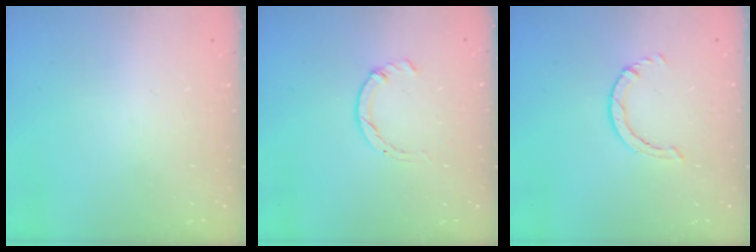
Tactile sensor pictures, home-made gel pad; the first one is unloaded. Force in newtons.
{"total": 1.7, "press": 1.7, "slide": 0.3}
{"total": 0.8, "press": 0.7, "slide": 0.2}